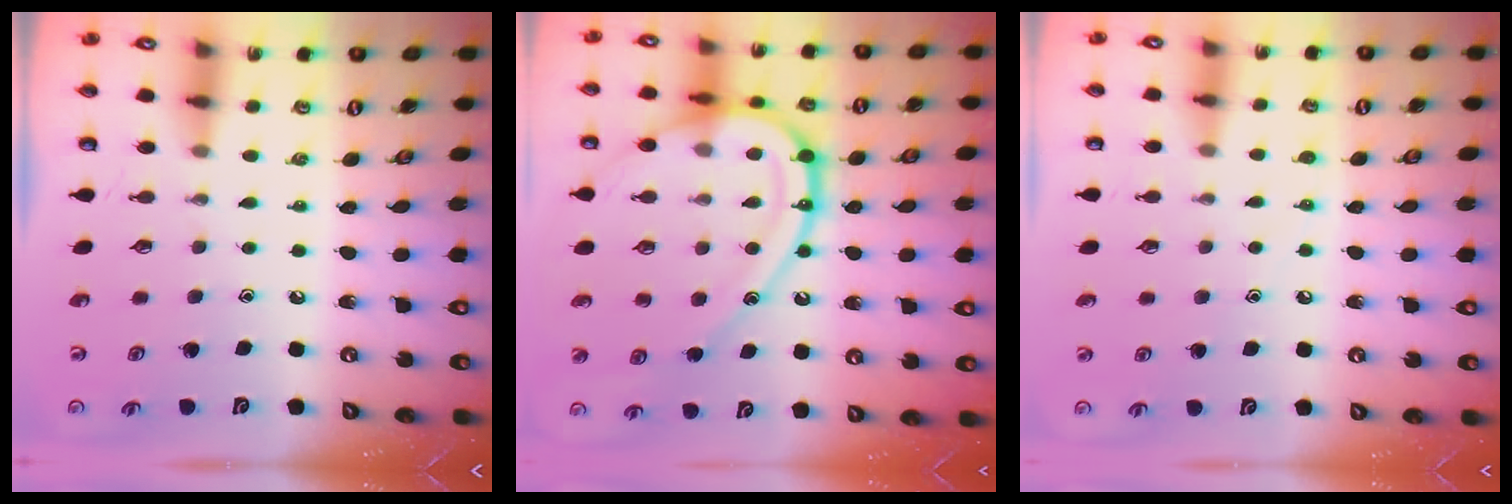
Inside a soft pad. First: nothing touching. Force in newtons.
{"total": 19.4, "press": 19.3, "slide": 2.0}
{"total": 5.3, "press": 5.2, "slide": 0.5}